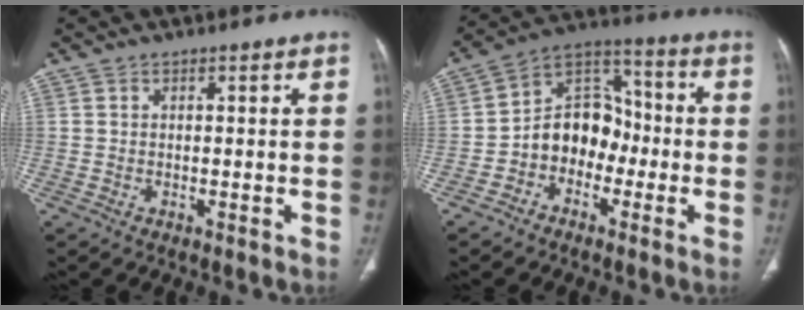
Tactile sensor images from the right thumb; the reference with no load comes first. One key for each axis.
{"total": 11.3, "fx": -2.9, "fy": 8.8, "fz": 6.5, "tx": -0.069, "ty": 0.049, "tz": -0.063}